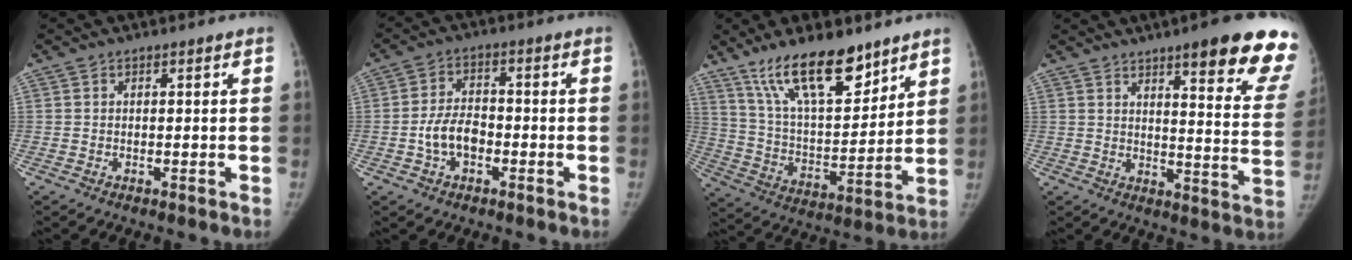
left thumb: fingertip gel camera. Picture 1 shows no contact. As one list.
[{"total": 6.6, "force": [-2.0, 4.3, 4.6], "torque": [-0.076, 0.023, -0.042]}, {"total": 18.9, "force": [13.1, 6.9, 11.7], "torque": [-0.164, -0.071, 0.239]}, {"total": 20.1, "force": [13.5, 3.4, 14.6], "torque": [-0.158, -0.063, 0.161]}]